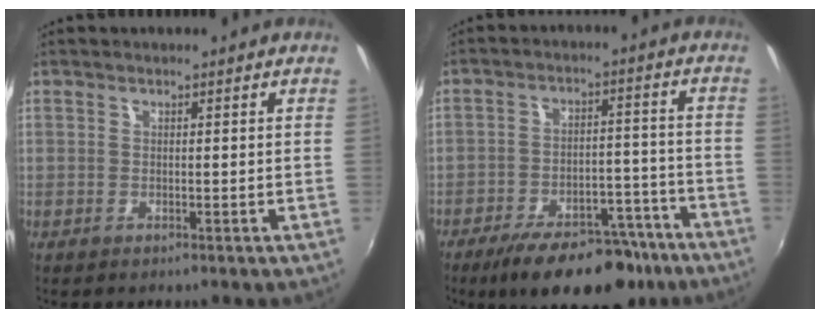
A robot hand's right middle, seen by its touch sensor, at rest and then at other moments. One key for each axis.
{"total": 17.0, "fx": -12.8, "fy": 6.6, "fz": 9.0, "tx": -0.154, "ty": -0.002, "tz": -0.179}